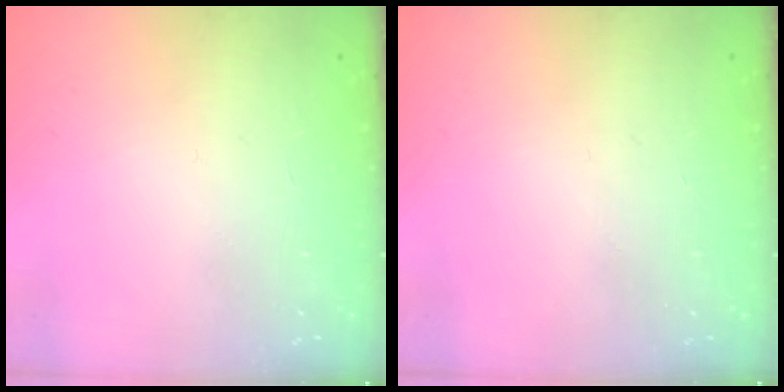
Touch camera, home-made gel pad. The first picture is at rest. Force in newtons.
{"total": 0.0}